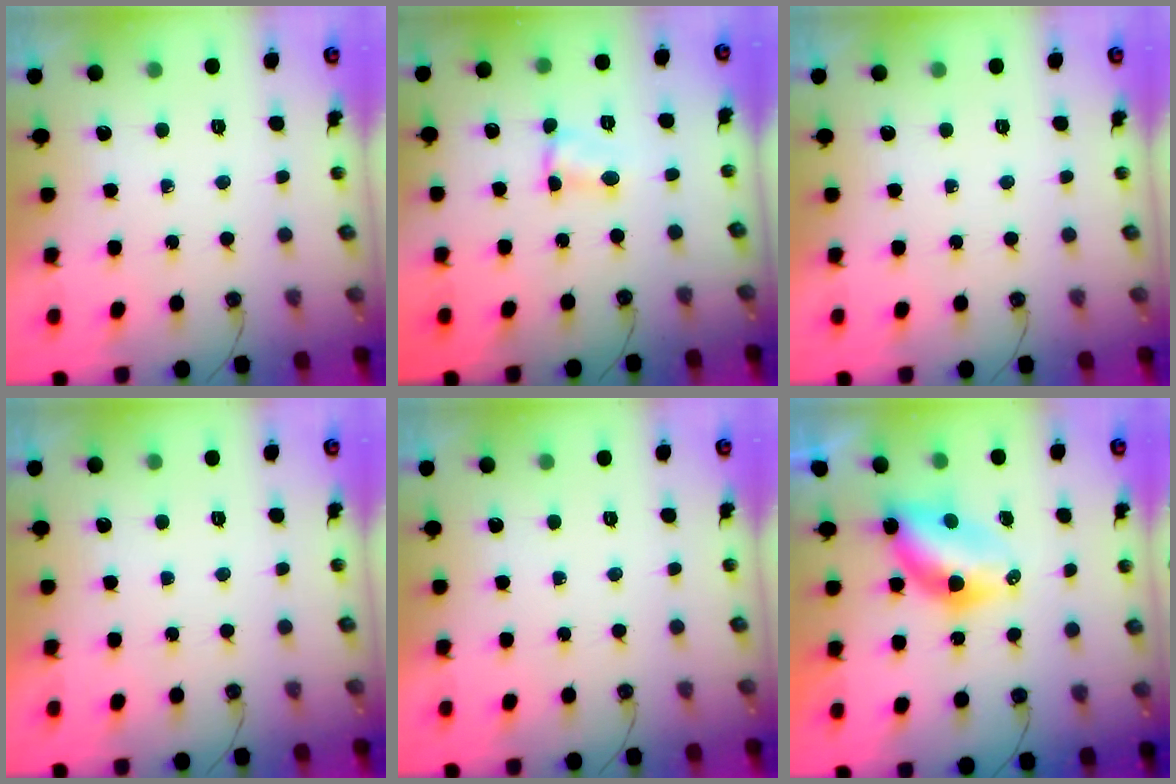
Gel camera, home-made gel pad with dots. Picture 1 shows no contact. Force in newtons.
{"total": 1.5, "press": 1.4, "slide": 0.2}
{"total": 0.0}
{"total": 0.0}
{"total": 0.0}
{"total": 6.1, "press": 6.1, "slide": 0.3}